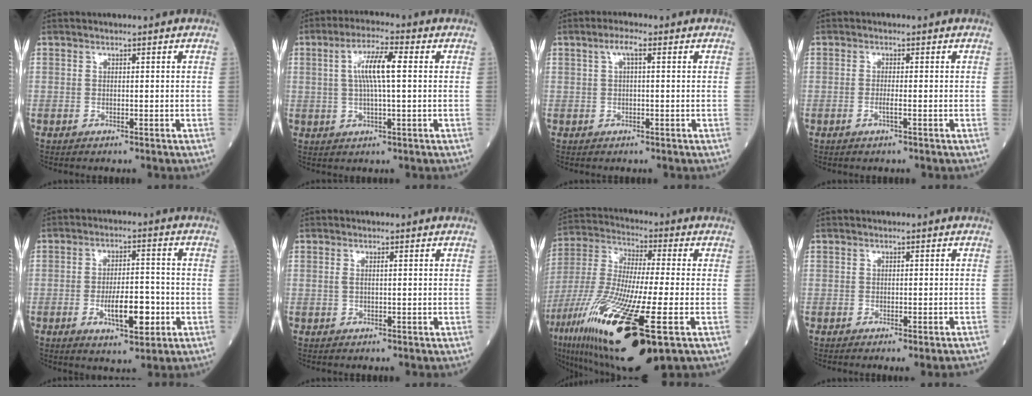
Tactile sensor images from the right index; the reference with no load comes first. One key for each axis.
{"total": 7.0, "fx": 1.3, "fy": 0.8, "fz": 6.9, "tx": -0.134, "ty": 0.008, "tz": 0.022}
{"total": 2.4, "fx": 0.9, "fy": 0.5, "fz": 2.2, "tx": -0.045, "ty": 0.011, "tz": 0.017}
{"total": 1.3, "fx": -0.6, "fy": -0.4, "fz": 1.1, "tx": -0.021, "ty": -0.002, "tz": -0.013}
{"total": 7.6, "fx": -2.5, "fy": 2.2, "fz": 6.9, "tx": -0.116, "ty": -0.001, "tz": -0.037}
{"total": 0.8, "fx": 0.1, "fy": 0.0, "fz": 0.8, "tx": -0.021, "ty": 0.000, "tz": 0.000}
{"total": 27.8, "fx": -11.0, "fy": 5.1, "fz": 25.0, "tx": -0.512, "ty": -0.059, "tz": -0.189}
{"total": 3.6, "fx": -3.2, "fy": -0.5, "fz": 1.7, "tx": -0.016, "ty": -0.004, "tz": -0.041}